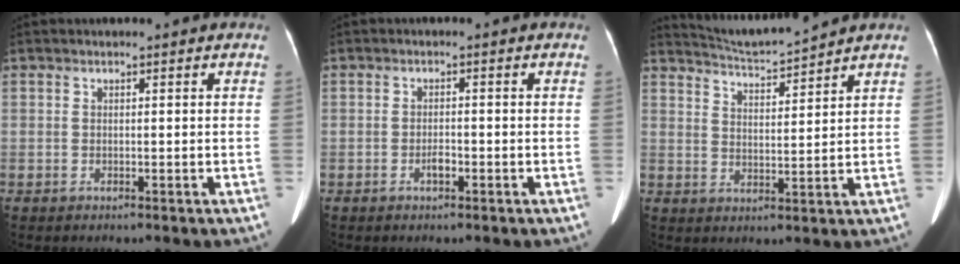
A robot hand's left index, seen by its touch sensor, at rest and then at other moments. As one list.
[{"total": 2.3, "force": [-2.1, 0.5, 0.8], "torque": [-0.015, 0.003, -0.030]}, {"total": 7.0, "force": [6.8, -1.1, 1.0], "torque": [-0.031, 0.002, 0.124]}]